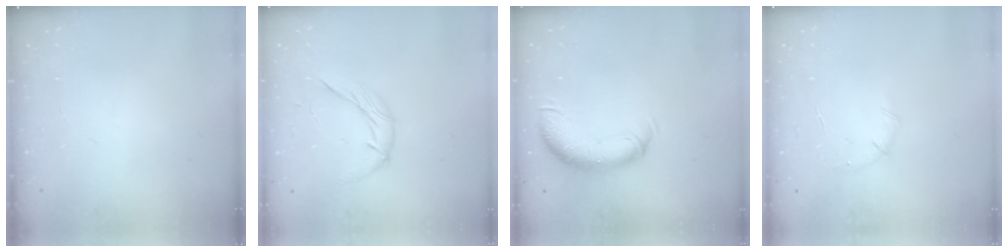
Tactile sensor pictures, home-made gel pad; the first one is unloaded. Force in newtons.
{"total": 6.8, "press": 6.8, "slide": 0.7}
{"total": 10.9, "press": 10.6, "slide": 2.3}
{"total": 5.1, "press": 4.9, "slide": 1.4}